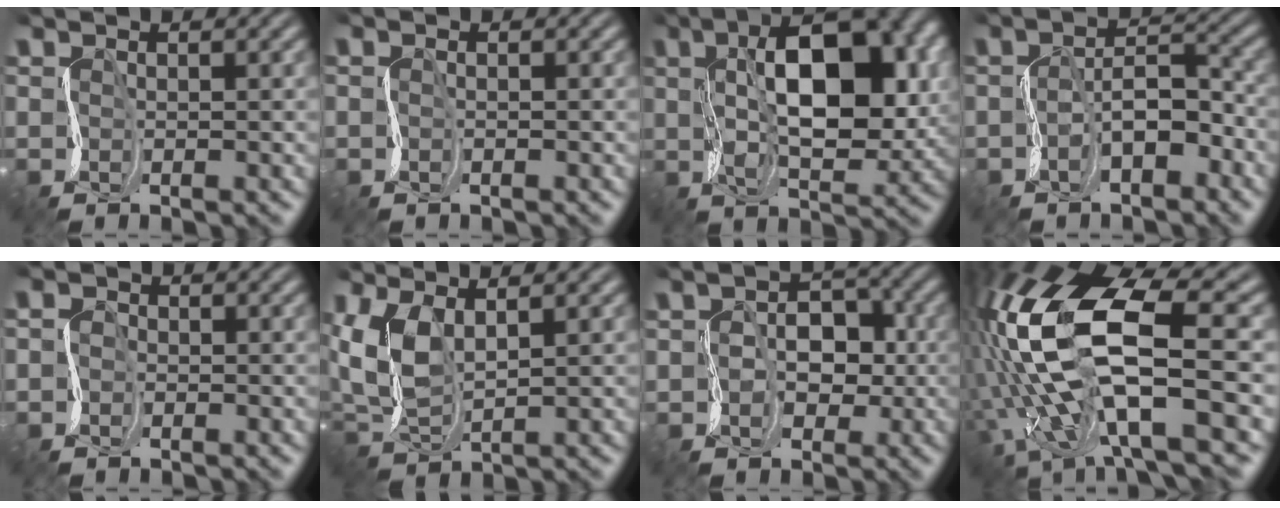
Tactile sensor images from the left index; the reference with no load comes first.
{"total": 0.0}
{"total": 10.9, "force": [2.8, 5.2, 9.1], "torque": [-0.138, 0.024, 0.045]}
{"total": 2.1, "force": [-1.4, 0.8, 1.4], "torque": [-0.044, 0.016, -0.028]}
{"total": 1.3, "force": [-0.7, 0.1, -1.0], "torque": [0.003, 0.009, -0.015]}
{"total": 3.4, "force": [2.2, 1.4, 2.2], "torque": [-0.094, 0.011, 0.043]}
{"total": 2.5, "force": [-0.1, 2.2, 1.3], "torque": [-0.020, 0.017, -0.006]}
{"total": 14.8, "force": [0.2, 7.1, 13.0], "torque": [-0.300, 0.025, 0.014]}